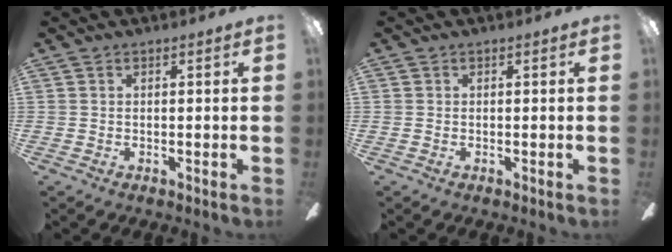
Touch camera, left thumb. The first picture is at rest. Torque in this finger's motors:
{"motor_torque": [0.00, 0.00, -0.17, 0.17, 0.00]}